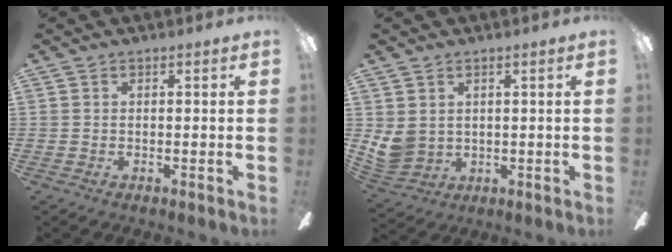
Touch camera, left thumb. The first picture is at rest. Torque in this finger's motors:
{"motor_torque": [0.12, 1.03, 0.52, -0.68, 0.02]}